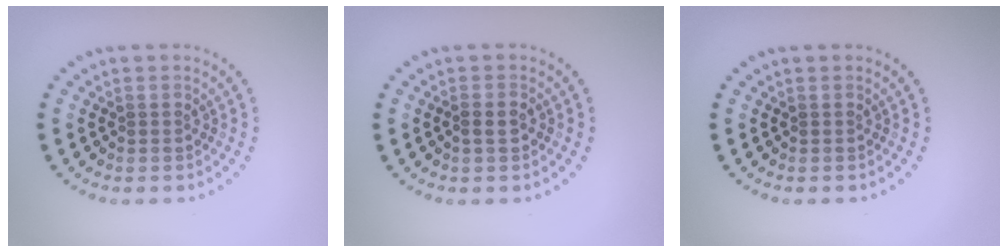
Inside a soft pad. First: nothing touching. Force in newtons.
{"total": 0.8, "press": 0.7, "slide": 0.4}
{"total": 0.0}